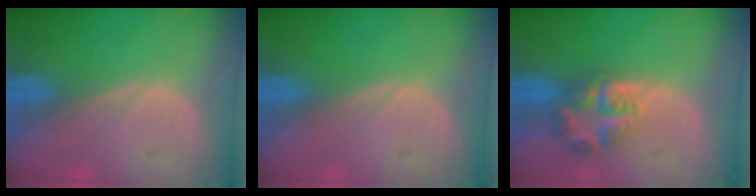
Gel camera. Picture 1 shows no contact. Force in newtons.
{"total": 0.0}
{"total": 5.6, "press": 5.5, "slide": 1.1}